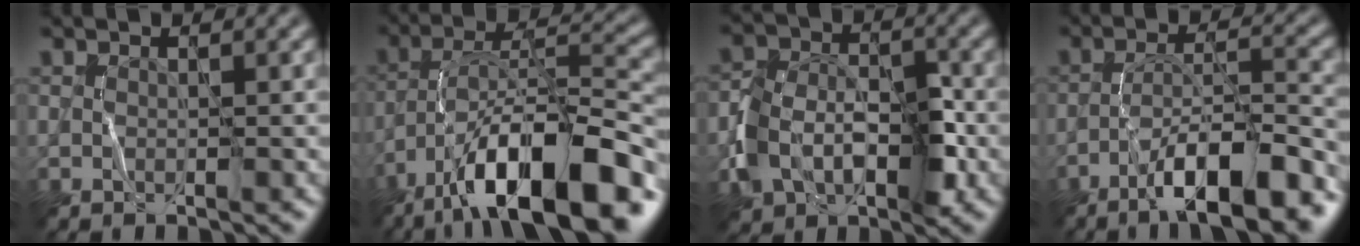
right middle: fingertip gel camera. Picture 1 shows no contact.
{"total": 13.9, "force": [-9.0, 4.1, 9.8], "torque": [-0.152, 0.018, -0.153]}
{"total": 5.5, "force": [-2.0, 4.0, 3.3], "torque": [-0.053, 0.005, -0.038]}
{"total": 8.7, "force": [-5.9, 1.6, 6.2], "torque": [-0.092, 0.022, -0.100]}